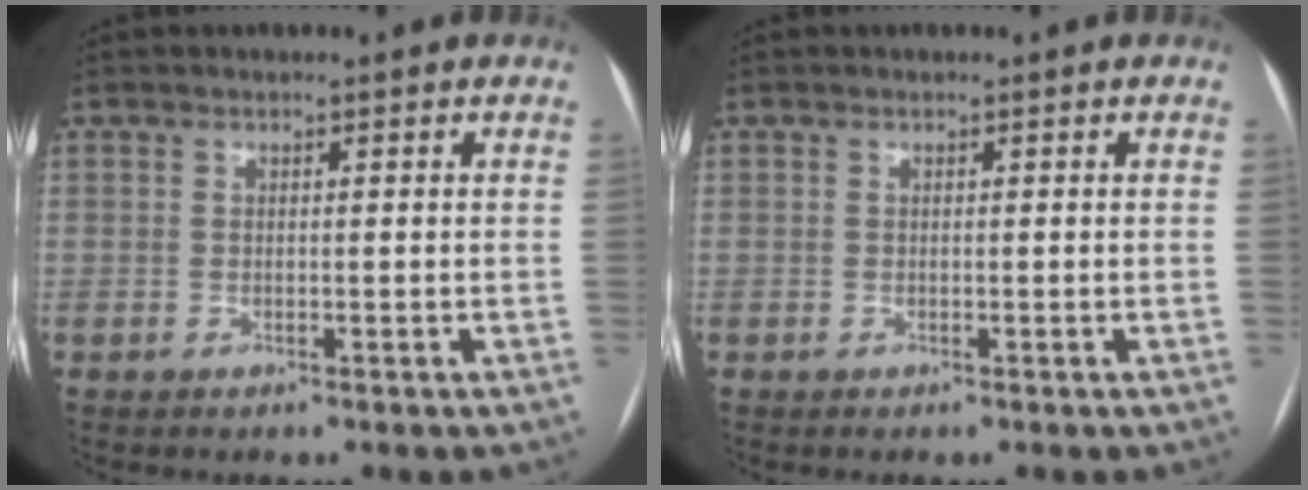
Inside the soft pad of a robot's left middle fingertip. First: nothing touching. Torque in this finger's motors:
{"motor_torque": [-0.01, 0.05, 0.01, 0.00]}